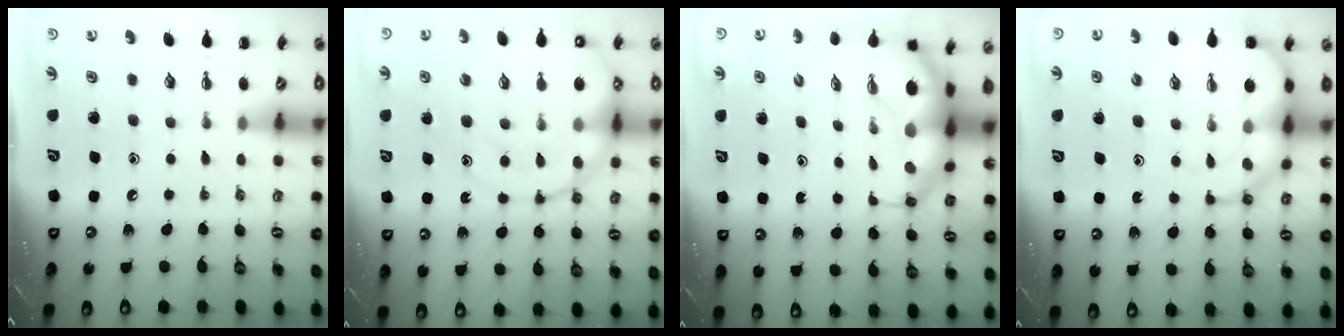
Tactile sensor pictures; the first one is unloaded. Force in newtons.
{"total": 17.0, "press": 16.8, "slide": 2.4}
{"total": 7.9, "press": 7.6, "slide": 2.1}
{"total": 11.7, "press": 11.3, "slide": 3.2}